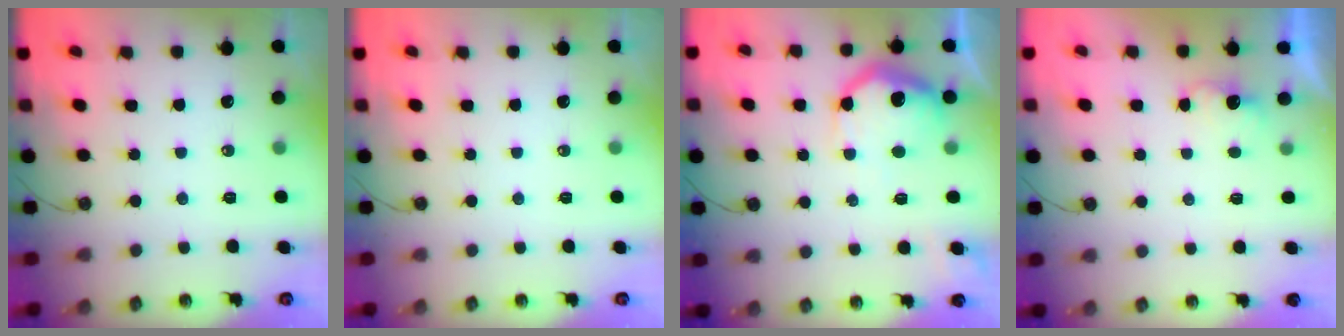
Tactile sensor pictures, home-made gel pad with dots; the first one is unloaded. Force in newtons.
{"total": 0.0}
{"total": 16.2, "press": 16.1, "slide": 1.3}
{"total": 2.2, "press": 2.1, "slide": 0.8}